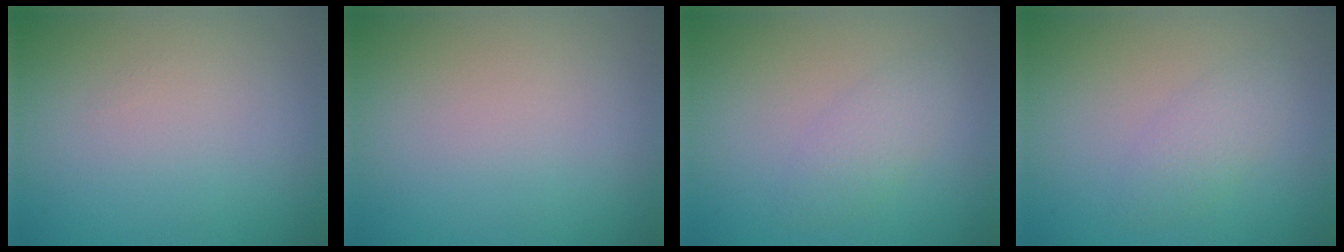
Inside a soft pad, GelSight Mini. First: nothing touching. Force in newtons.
{"total": 0.0}
{"total": 2.0, "press": 2.0, "slide": 0.1}
{"total": 2.0, "press": 2.0, "slide": 0.1}